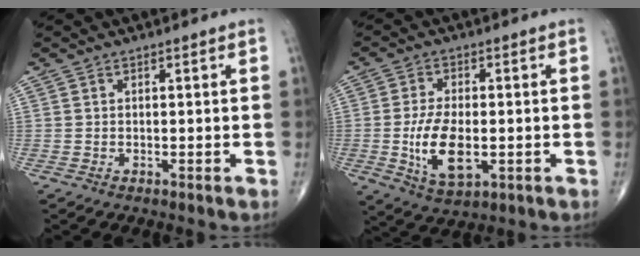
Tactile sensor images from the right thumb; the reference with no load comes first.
{"total": 10.3, "force": [-1.8, 5.1, 8.8], "torque": [-0.161, -0.006, -0.027]}